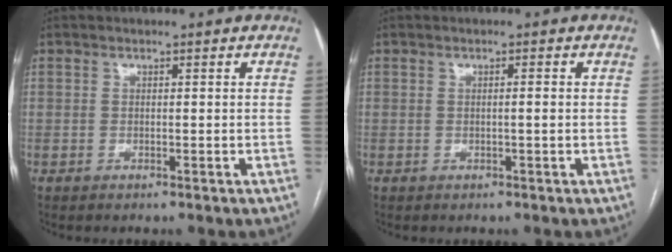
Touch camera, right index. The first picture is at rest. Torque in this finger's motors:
{"motor_torque": [-0.07, 0.02, -0.08, 0.00]}